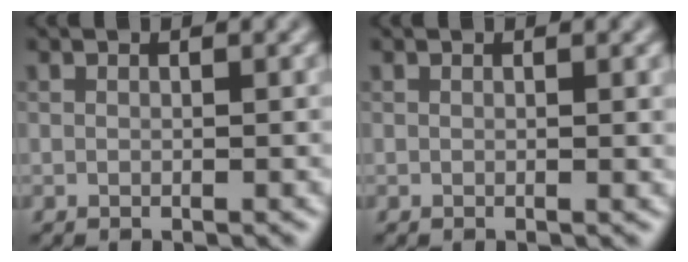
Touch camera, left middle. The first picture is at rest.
{"total": 0.6, "force": [0.1, 0.1, 0.6], "torque": [-0.005, 0.000, 0.000]}